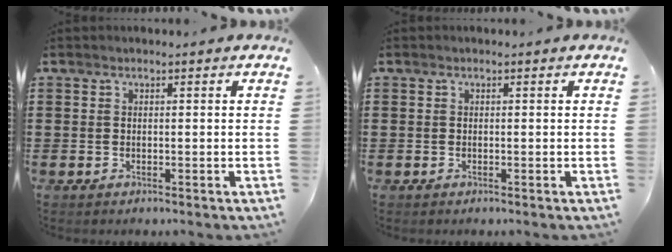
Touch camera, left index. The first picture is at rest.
{"total": 0.0}